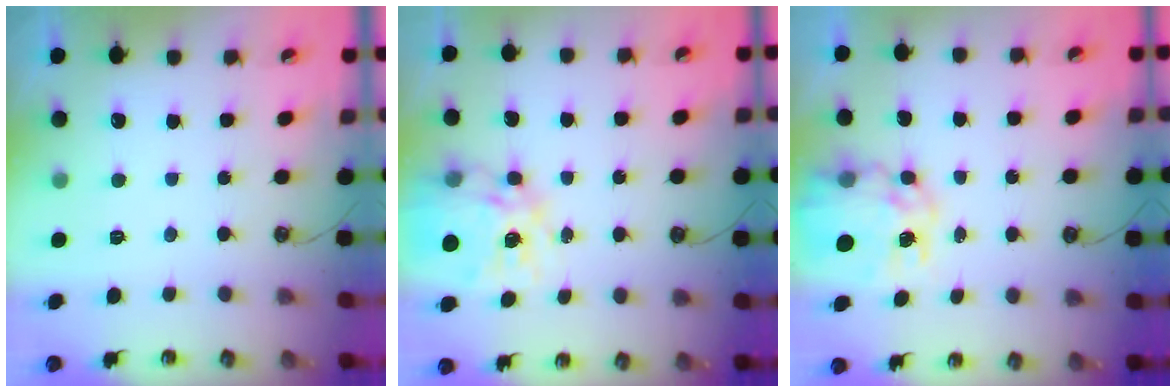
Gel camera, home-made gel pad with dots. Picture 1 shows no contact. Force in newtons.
{"total": 16.7, "press": 16.6, "slide": 1.7}
{"total": 10.3, "press": 10.3, "slide": 1.0}